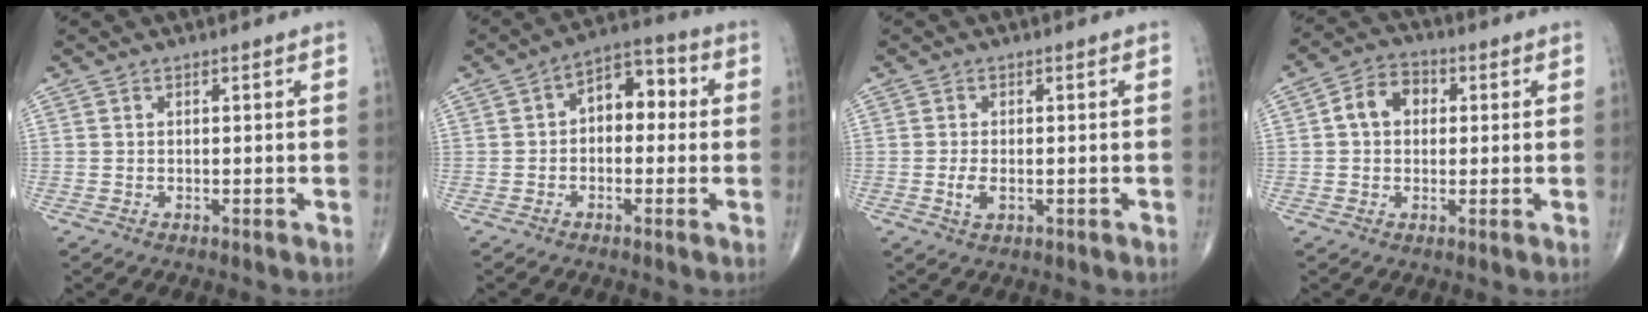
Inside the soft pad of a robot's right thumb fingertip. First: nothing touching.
{"total": 8.2, "force": [0.6, 5.2, 6.3], "torque": [-0.060, 0.032, -0.005]}
{"total": 2.7, "force": [-0.6, 1.3, 2.2], "torque": [-0.048, -0.004, -0.012]}
{"total": 6.7, "force": [1.0, 5.1, 4.2], "torque": [-0.057, 0.018, 0.007]}